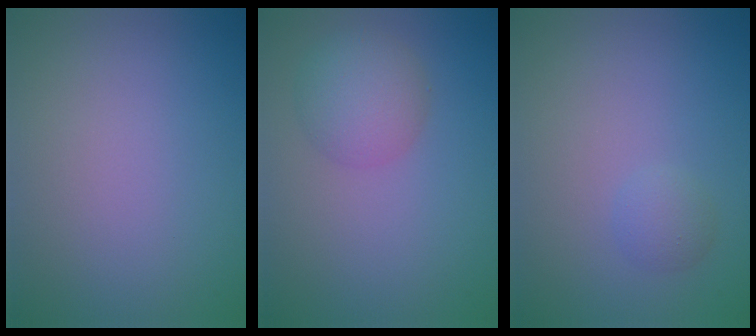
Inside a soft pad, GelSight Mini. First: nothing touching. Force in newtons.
{"total": 3.5, "press": 3.5, "slide": 0.1}
{"total": 1.4, "press": 1.4, "slide": 0.1}